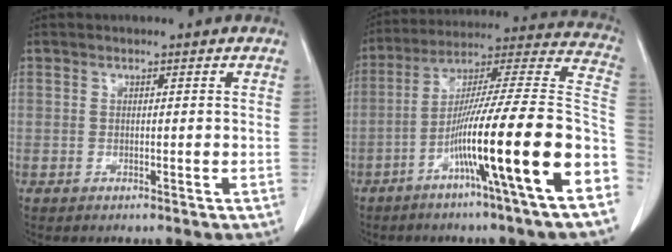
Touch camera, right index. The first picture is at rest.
{"total": 22.2, "force": [-9.3, -0.7, 20.2], "torque": [-0.277, -0.007, -0.161]}